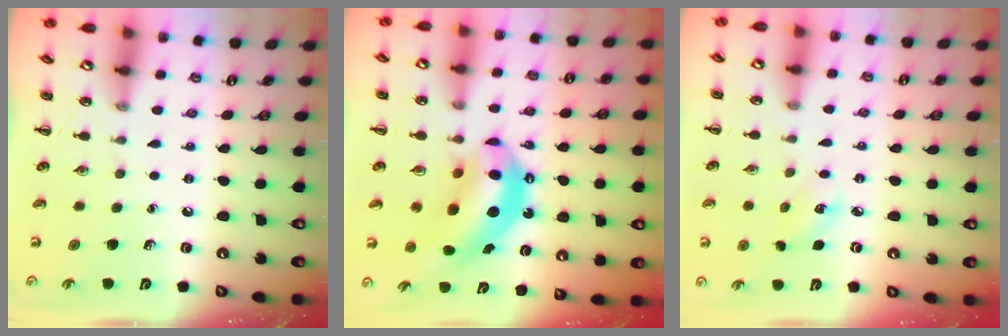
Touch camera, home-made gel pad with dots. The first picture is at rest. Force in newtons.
{"total": 12.6, "press": 12.2, "slide": 3.3}
{"total": 3.5, "press": 3.5, "slide": 0.8}